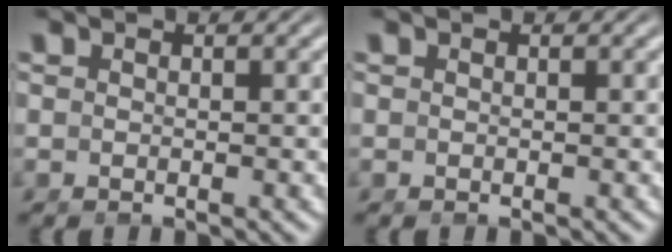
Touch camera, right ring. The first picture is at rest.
{"total": 0.0}